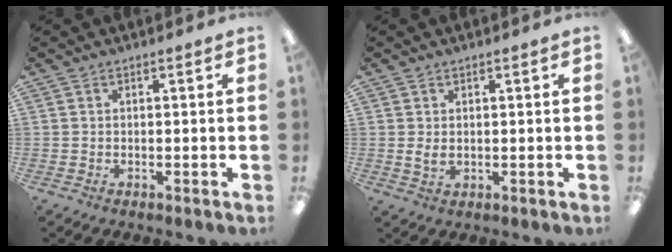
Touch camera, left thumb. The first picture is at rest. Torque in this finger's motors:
{"motor_torque": [-0.17, 0.15, 0.20, -0.25, 0.10]}